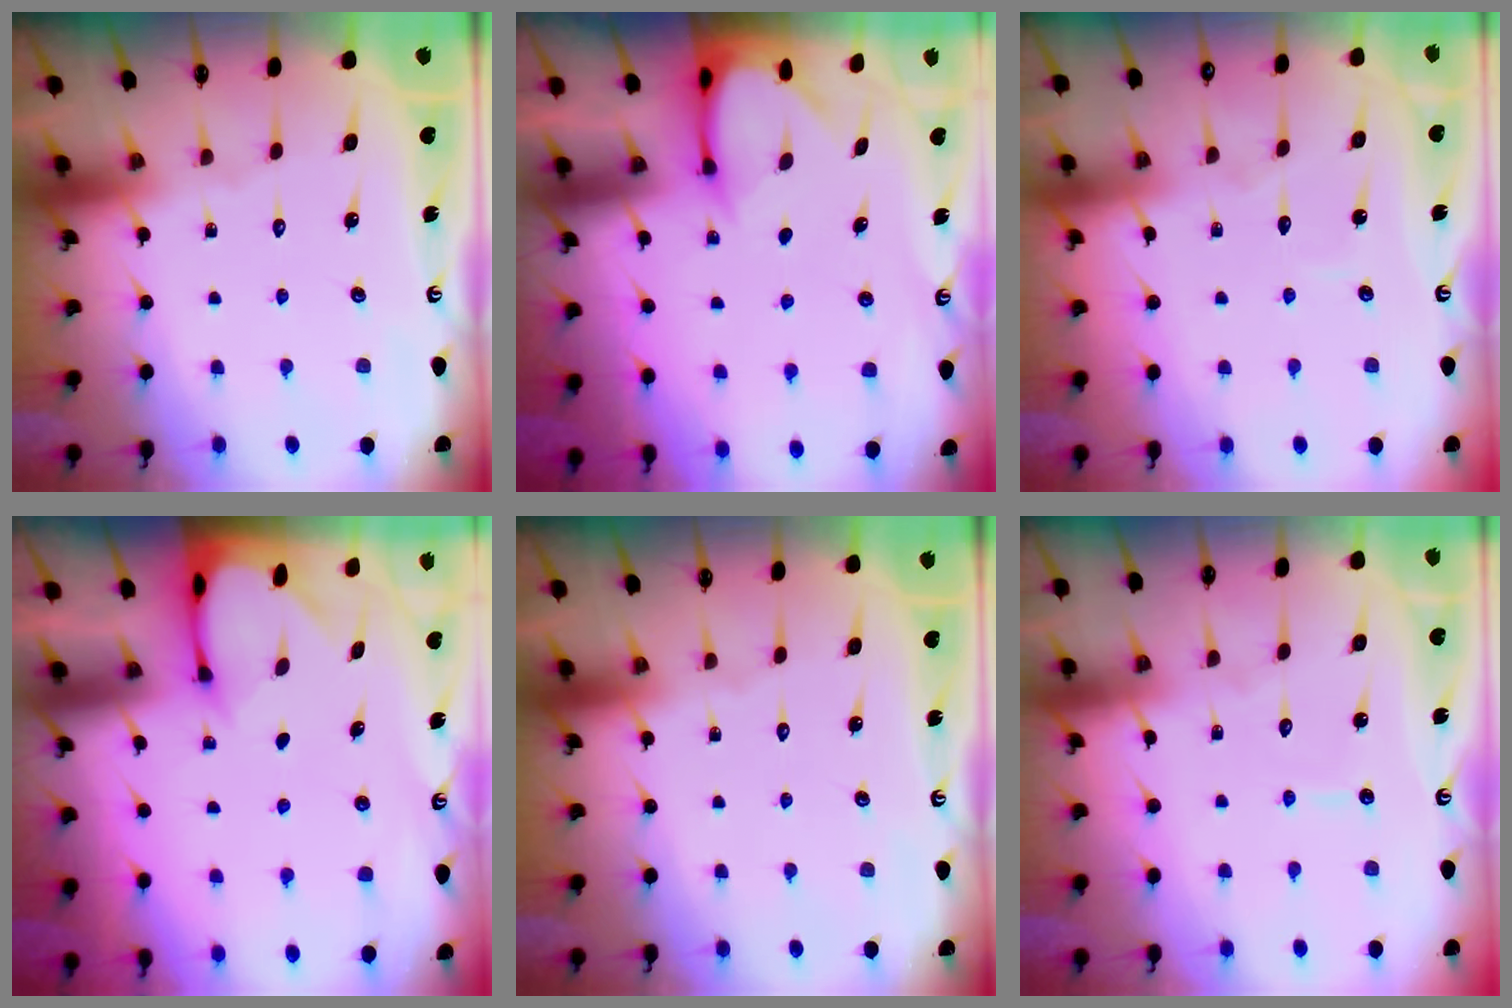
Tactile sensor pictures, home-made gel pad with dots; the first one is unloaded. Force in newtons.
{"total": 3.8, "press": 3.7, "slide": 0.3}
{"total": 2.5, "press": 2.5, "slide": 0.3}
{"total": 2.7, "press": 2.7, "slide": 0.2}
{"total": 0.0}
{"total": 3.8, "press": 3.8, "slide": 0.3}